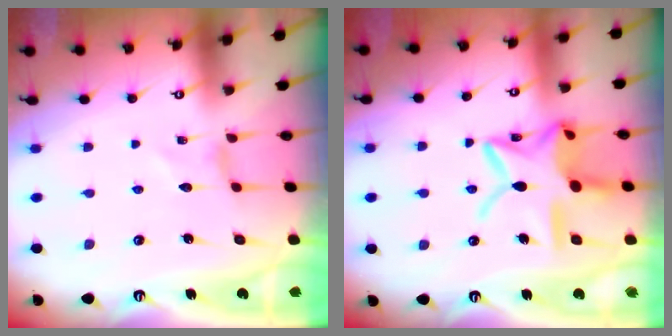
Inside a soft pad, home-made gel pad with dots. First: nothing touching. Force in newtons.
{"total": 17.6, "press": 17.6, "slide": 1.4}